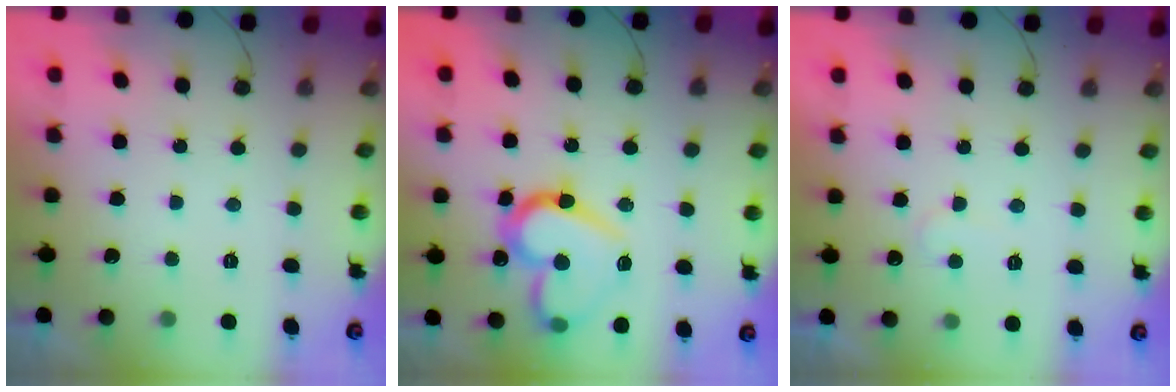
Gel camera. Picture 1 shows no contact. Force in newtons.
{"total": 18.4, "press": 18.2, "slide": 2.0}
{"total": 5.4, "press": 5.4, "slide": 0.4}